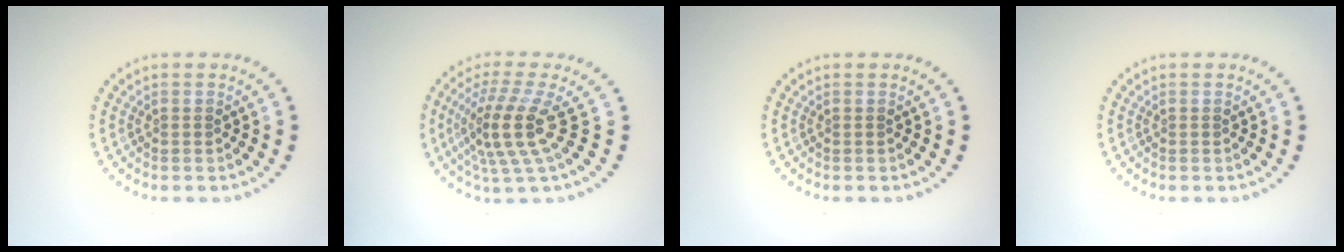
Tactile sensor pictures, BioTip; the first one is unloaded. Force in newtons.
{"total": 4.5, "press": 3.4, "slide": 3.1}
{"total": 0.0}
{"total": 0.0}